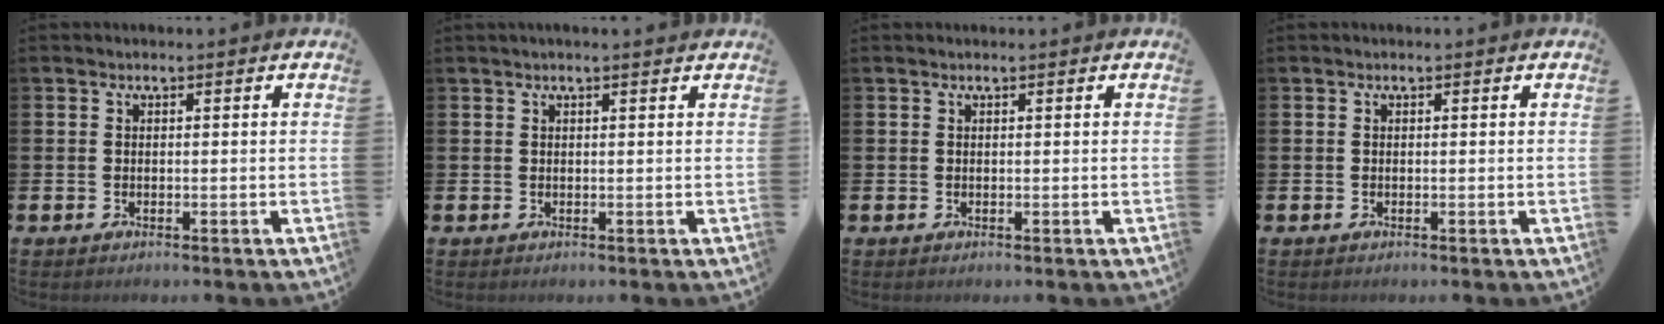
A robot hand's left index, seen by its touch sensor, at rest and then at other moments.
{"total": 0.7, "force": [0.6, -0.1, 0.4], "torque": [-0.006, 0.001, 0.010]}
{"total": 0.0}
{"total": 0.0}